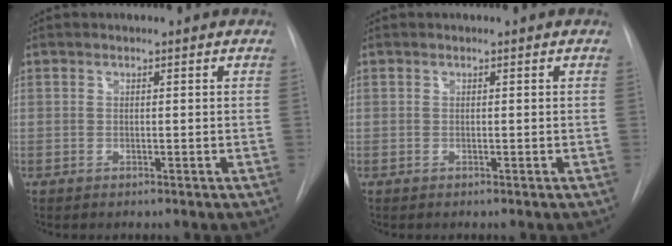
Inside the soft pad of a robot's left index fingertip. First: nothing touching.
{"total": 0.0}